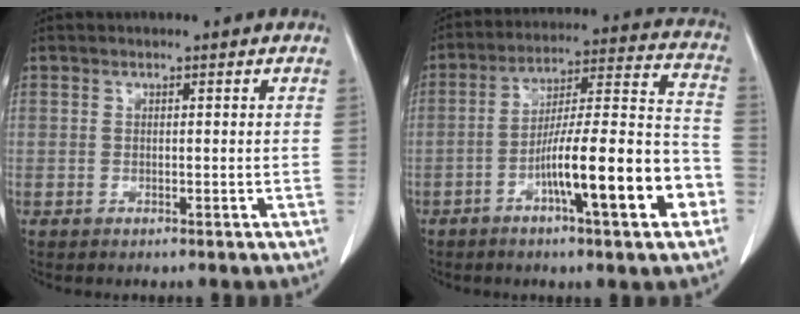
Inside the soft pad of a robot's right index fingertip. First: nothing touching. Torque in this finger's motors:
{"motor_torque": [1.50, -0.64, 0.52, 0.18]}